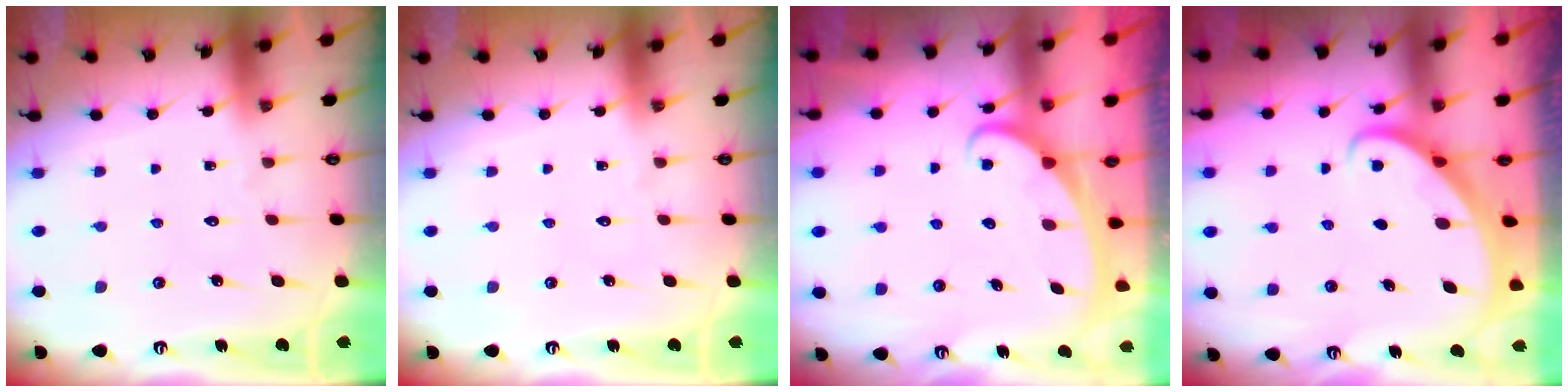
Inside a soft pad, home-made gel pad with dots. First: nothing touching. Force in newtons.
{"total": 0.0}
{"total": 2.6, "press": 2.6, "slide": 0.4}
{"total": 2.5, "press": 2.5, "slide": 0.2}